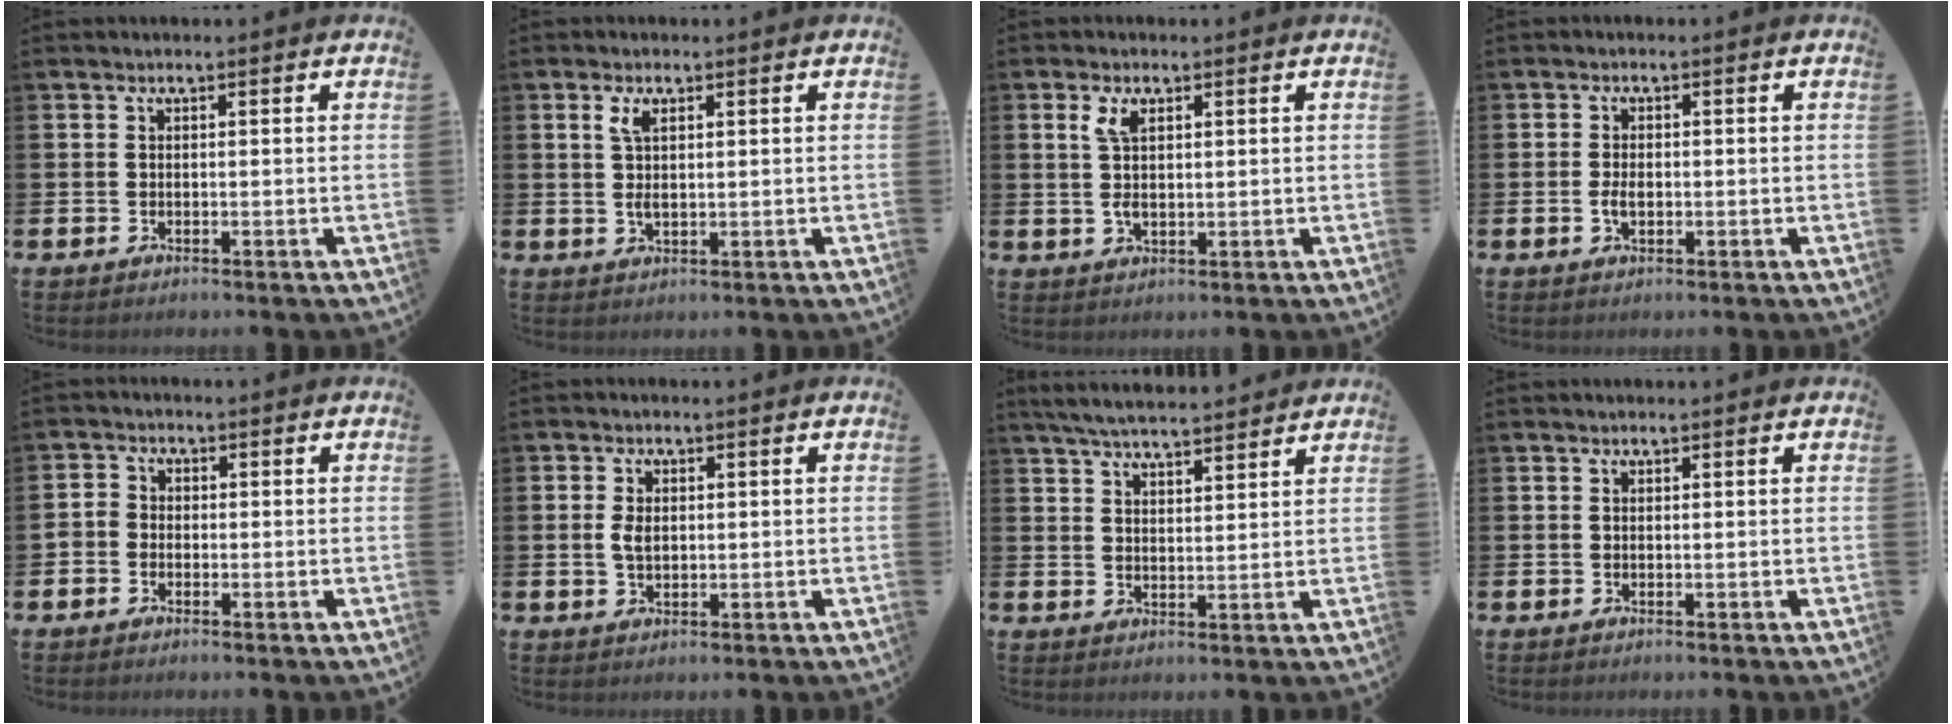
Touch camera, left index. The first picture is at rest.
{"total": 3.1, "force": [1.4, 1.2, 2.5], "torque": [-0.049, 0.003, 0.022]}
{"total": 3.3, "force": [1.6, 1.5, 2.5], "torque": [-0.044, 0.001, 0.024]}
{"total": 2.0, "force": [-0.3, 1.2, 1.6], "torque": [-0.027, 0.000, -0.007]}
{"total": 1.9, "force": [-0.9, 1.6, 0.6], "torque": [-0.005, 0.004, -0.023]}
{"total": 2.5, "force": [0.6, 1.5, 2.0], "torque": [-0.028, 0.001, 0.007]}
{"total": 5.0, "force": [4.9, 0.3, 1.0], "torque": [-0.039, -0.020, 0.090]}
{"total": 0.0}